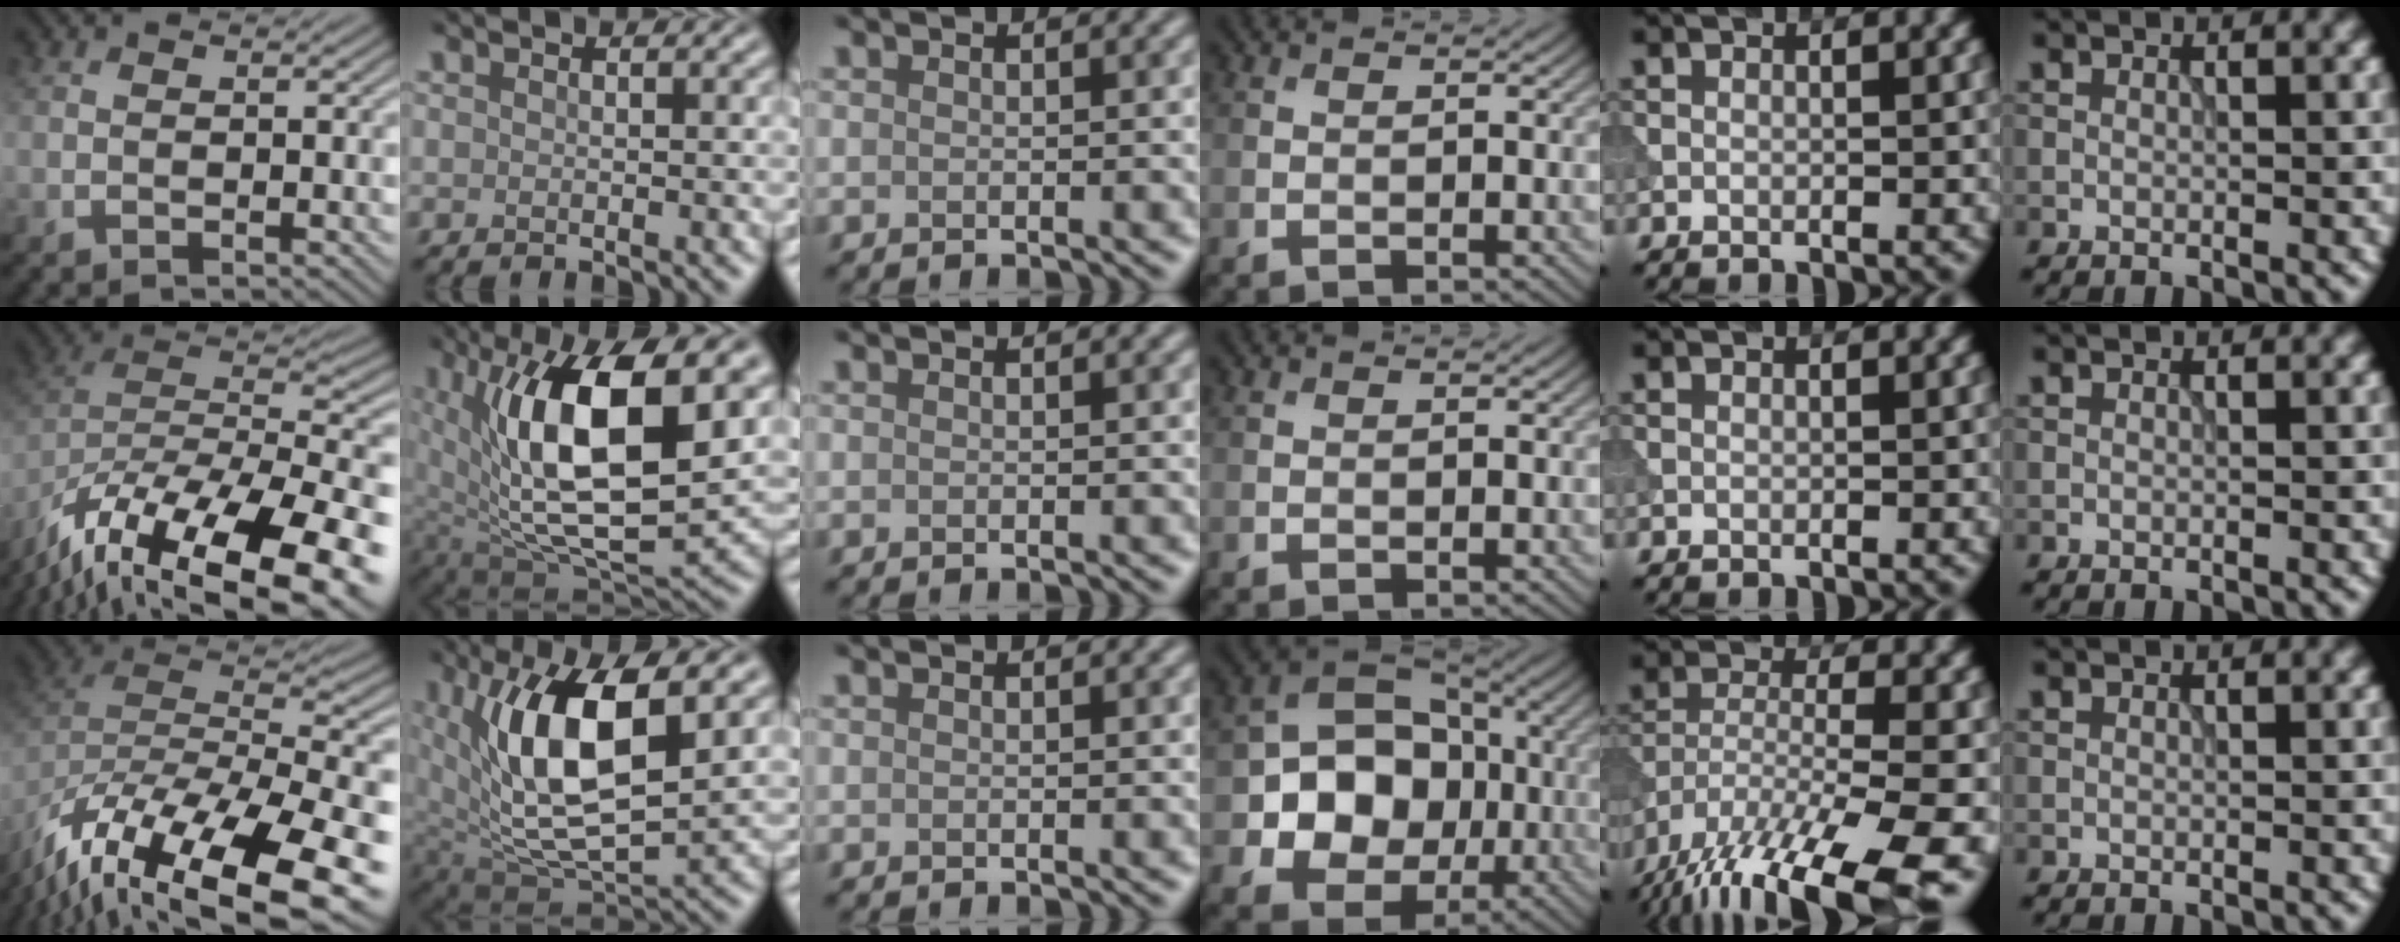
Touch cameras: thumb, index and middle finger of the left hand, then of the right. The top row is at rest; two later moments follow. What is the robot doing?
{"motion": "extract", "object": "tissue"}